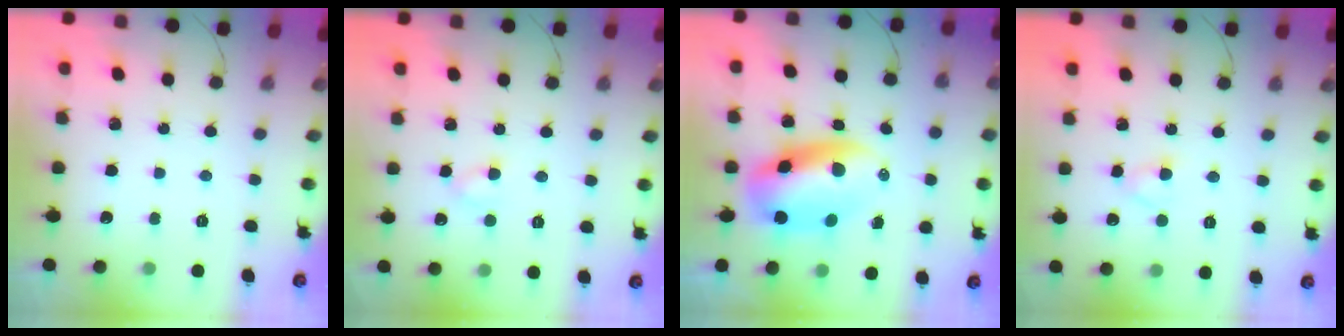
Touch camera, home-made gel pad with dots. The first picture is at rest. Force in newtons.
{"total": 3.4, "press": 3.1, "slide": 1.3}
{"total": 9.2, "press": 8.9, "slide": 2.4}
{"total": 3.1, "press": 2.9, "slide": 1.0}